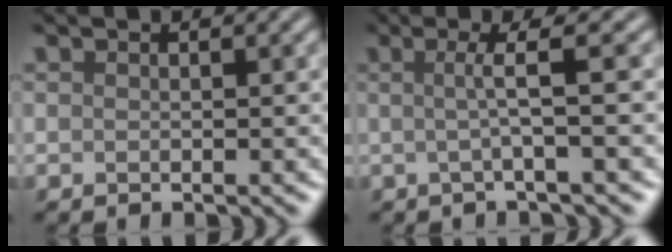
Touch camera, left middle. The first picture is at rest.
{"total": 3.1, "force": [0.1, 0.3, 3.0], "torque": [-0.051, 0.003, -0.001]}